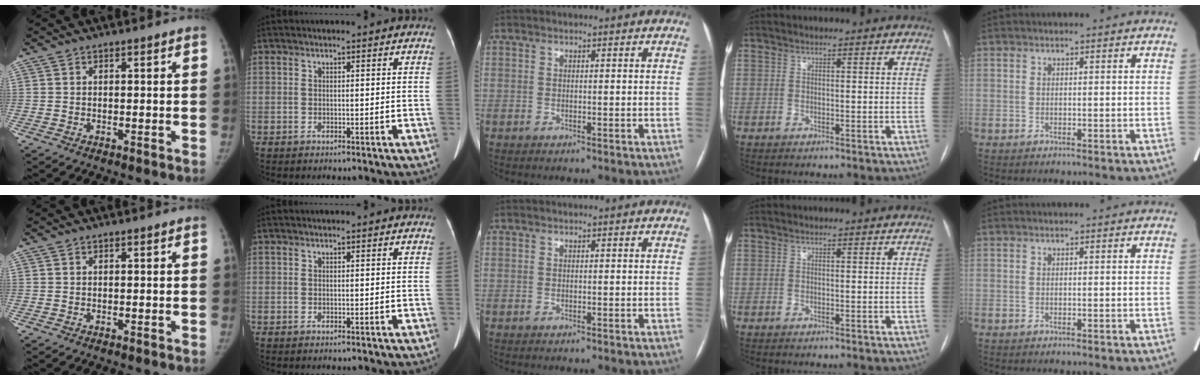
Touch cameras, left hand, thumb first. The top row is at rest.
{}